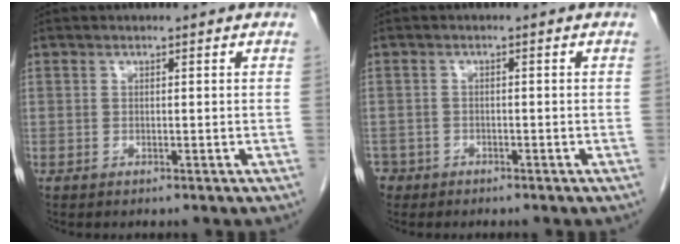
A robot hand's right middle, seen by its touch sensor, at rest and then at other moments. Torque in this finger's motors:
{"motor_torque": [1.03, -1.11, 0.35, -0.06]}